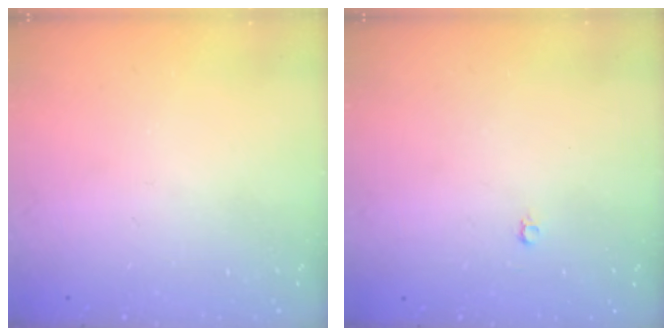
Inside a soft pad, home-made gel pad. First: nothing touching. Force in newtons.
{"total": 2.2, "press": 2.2, "slide": 0.2}